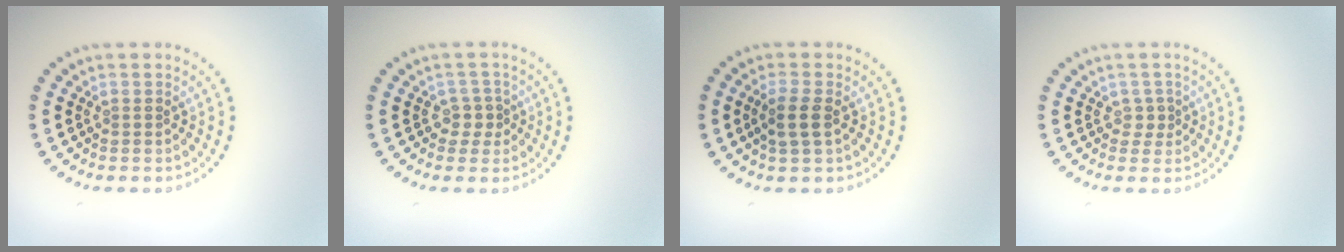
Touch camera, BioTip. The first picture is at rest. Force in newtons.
{"total": 1.6, "press": 1.4, "slide": 0.9}
{"total": 2.4, "press": 2.2, "slide": 0.8}
{"total": 1.0, "press": 0.8, "slide": 0.5}